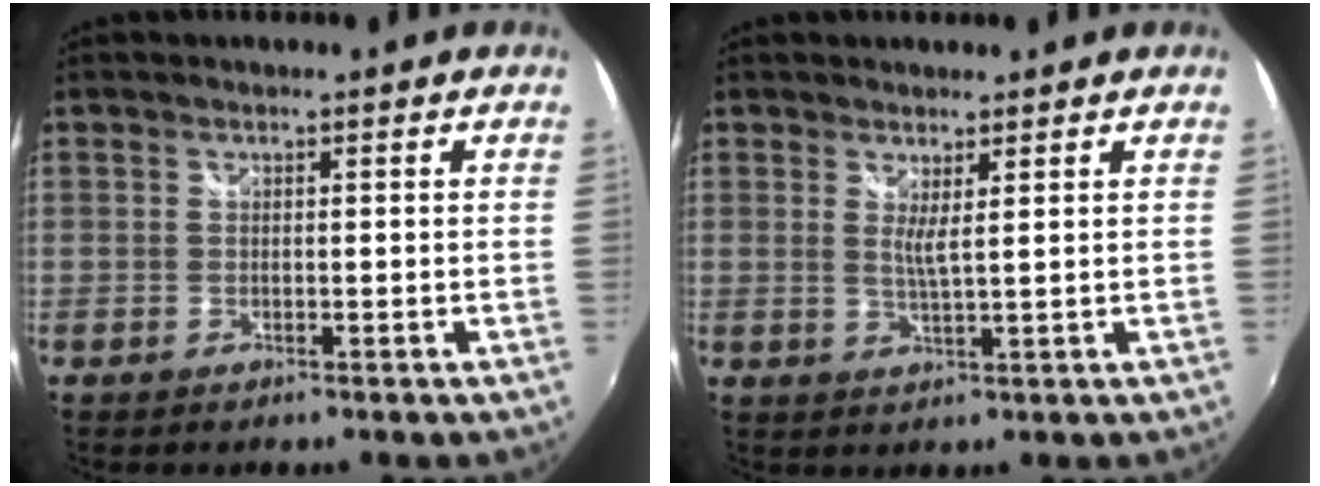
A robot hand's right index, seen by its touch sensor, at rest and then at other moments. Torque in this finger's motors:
{"motor_torque": [-0.24, 0.23, 0.01, 0.01]}